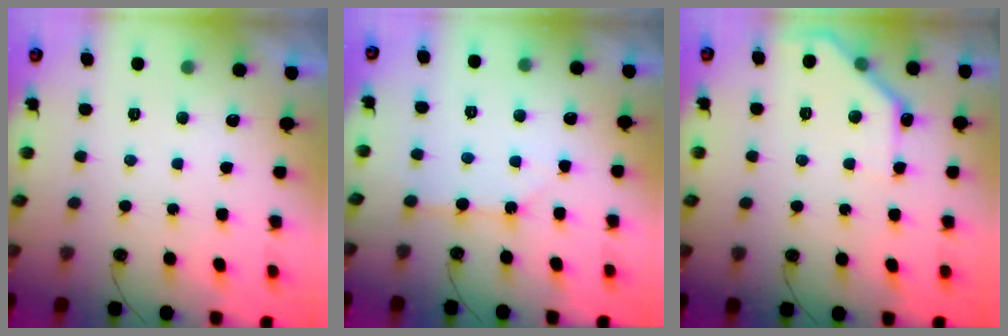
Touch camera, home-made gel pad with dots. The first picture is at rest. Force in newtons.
{"total": 1.8, "press": 1.8, "slide": 0.1}
{"total": 9.8, "press": 9.8, "slide": 0.2}